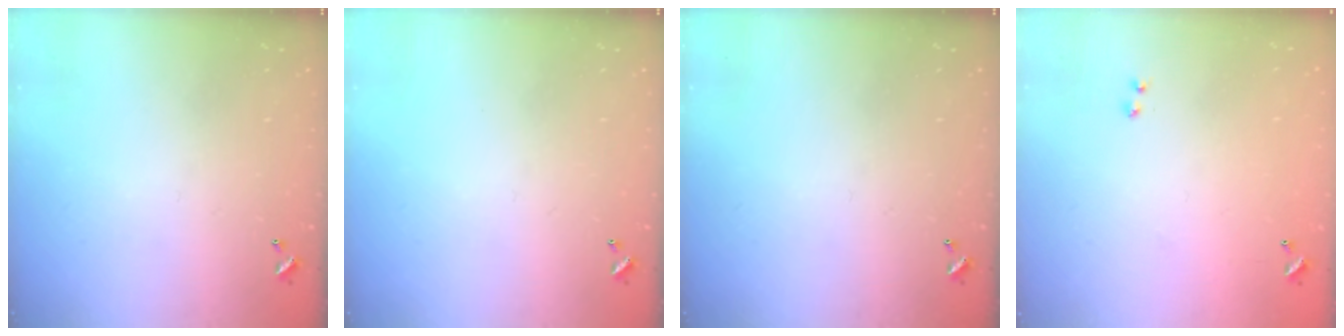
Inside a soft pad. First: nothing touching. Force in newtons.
{"total": 0.0}
{"total": 0.0}
{"total": 8.9, "press": 8.9, "slide": 0.4}